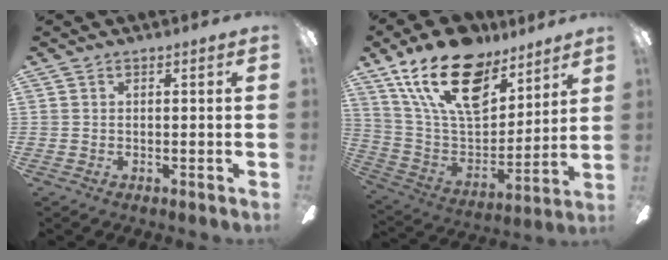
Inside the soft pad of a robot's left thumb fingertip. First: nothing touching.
{"total": 22.6, "force": [14.4, 11.6, 12.9], "torque": [-0.229, -0.083, 0.255]}